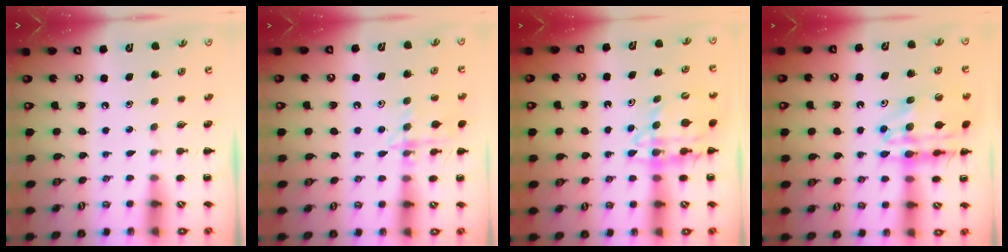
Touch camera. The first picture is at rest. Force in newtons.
{"total": 13.1, "press": 13.0, "slide": 1.1}
{"total": 12.5, "press": 12.1, "slide": 3.3}
{"total": 16.0, "press": 15.7, "slide": 3.0}